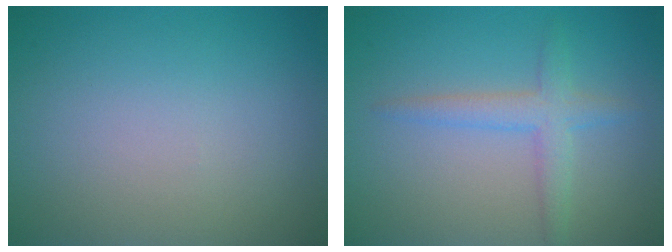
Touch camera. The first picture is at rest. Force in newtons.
{"total": 2.7, "press": 2.7, "slide": 0.2}